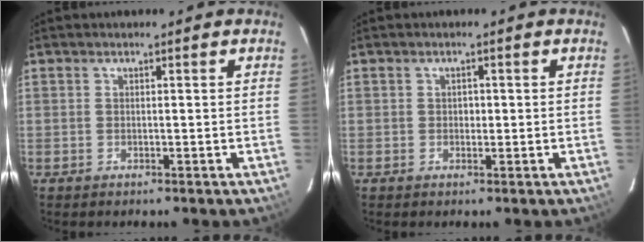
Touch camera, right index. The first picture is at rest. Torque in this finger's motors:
{"motor_torque": [0.00, 0.00, 0.00, 0.00]}